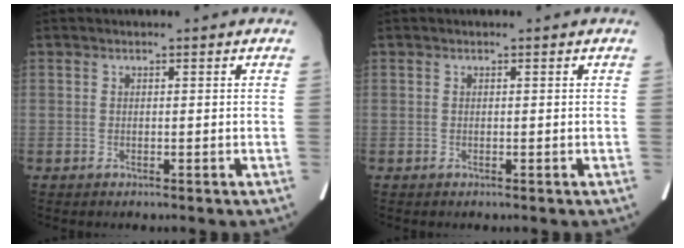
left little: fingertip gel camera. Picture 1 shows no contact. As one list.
[{"total": 0.0}]